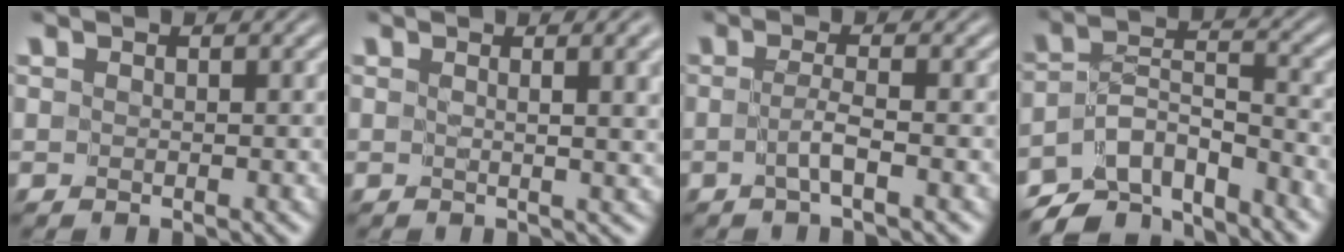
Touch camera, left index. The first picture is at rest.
{"total": 5.9, "force": [1.7, 2.3, 5.1], "torque": [-0.024, 0.014, 0.008]}
{"total": 1.7, "force": [-0.8, -0.2, 1.5], "torque": [-0.032, -0.002, -0.017]}
{"total": 7.7, "force": [-6.5, 2.7, 3.2], "torque": [-0.045, -0.005, -0.119]}